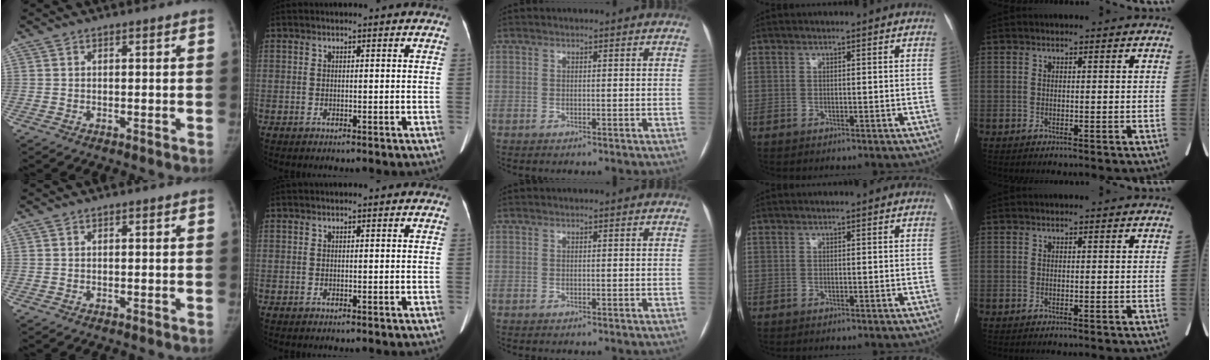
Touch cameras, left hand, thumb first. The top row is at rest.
{}